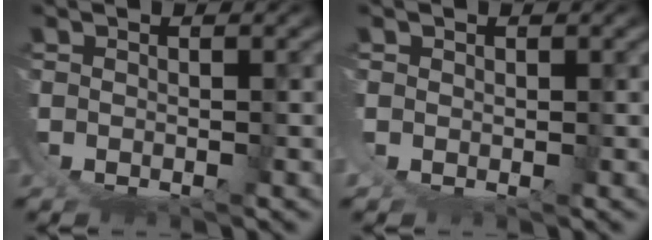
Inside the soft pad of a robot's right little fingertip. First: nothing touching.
{"total": 0.7, "force": [0.6, 0.3, 0.2], "torque": [-0.014, -0.007, 0.018]}